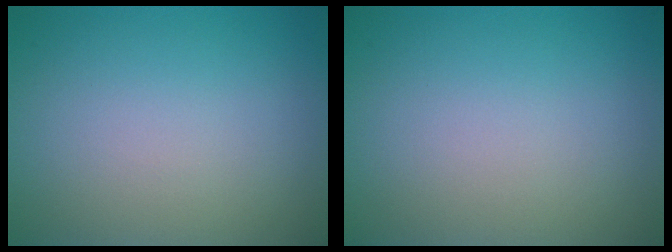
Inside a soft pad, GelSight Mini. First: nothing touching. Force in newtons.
{"total": 0.0}